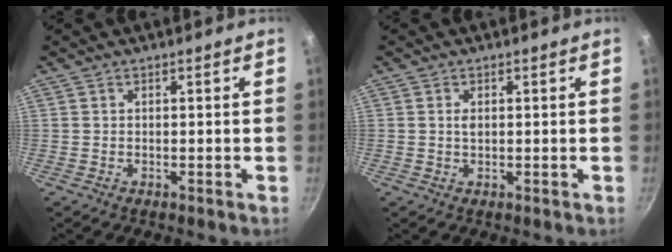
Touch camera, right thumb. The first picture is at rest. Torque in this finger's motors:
{"motor_torque": [0.51, 0.43, 0.41, -0.09, 0.05]}